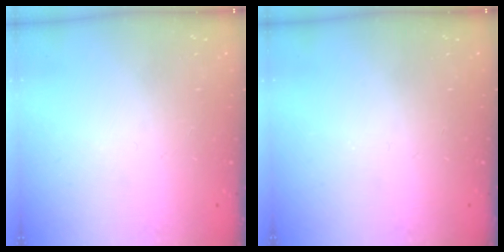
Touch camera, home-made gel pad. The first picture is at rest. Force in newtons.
{"total": 0.0}